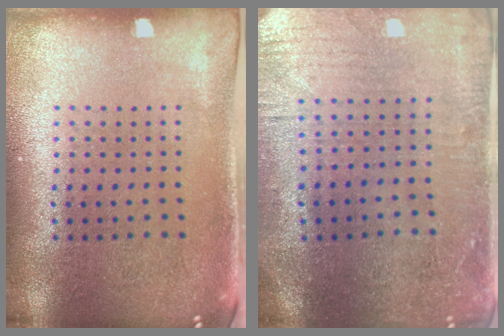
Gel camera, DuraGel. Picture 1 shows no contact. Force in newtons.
{"total": 0.7, "press": 0.5, "slide": 0.5}